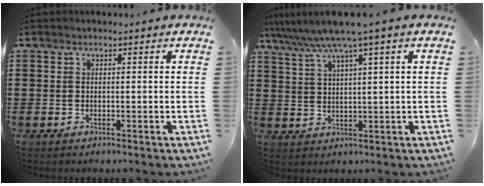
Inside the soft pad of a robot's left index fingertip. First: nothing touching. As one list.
[{"total": 5.6, "force": [3.6, -0.3, 4.2], "torque": [-0.093, -0.015, 0.057]}]